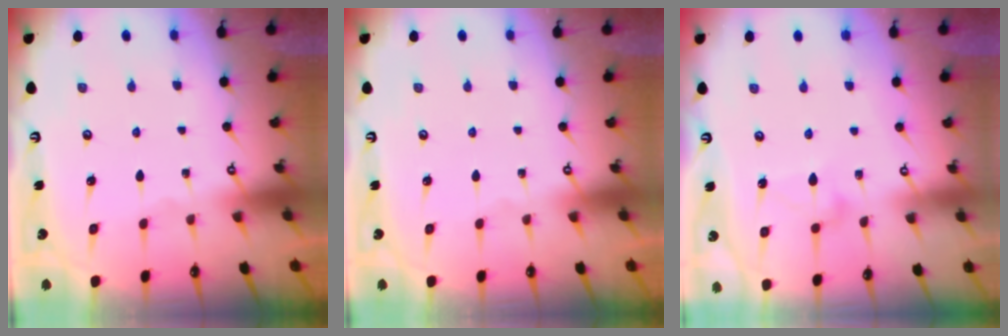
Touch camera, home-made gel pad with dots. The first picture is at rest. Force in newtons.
{"total": 0.0}
{"total": 8.6, "press": 8.6, "slide": 0.4}